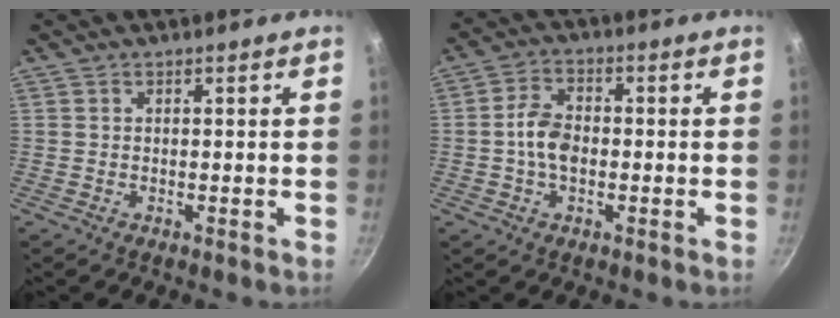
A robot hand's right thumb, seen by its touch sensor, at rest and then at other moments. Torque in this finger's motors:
{"motor_torque": [0.67, 0.61, 0.87, 0.19, 0.32]}